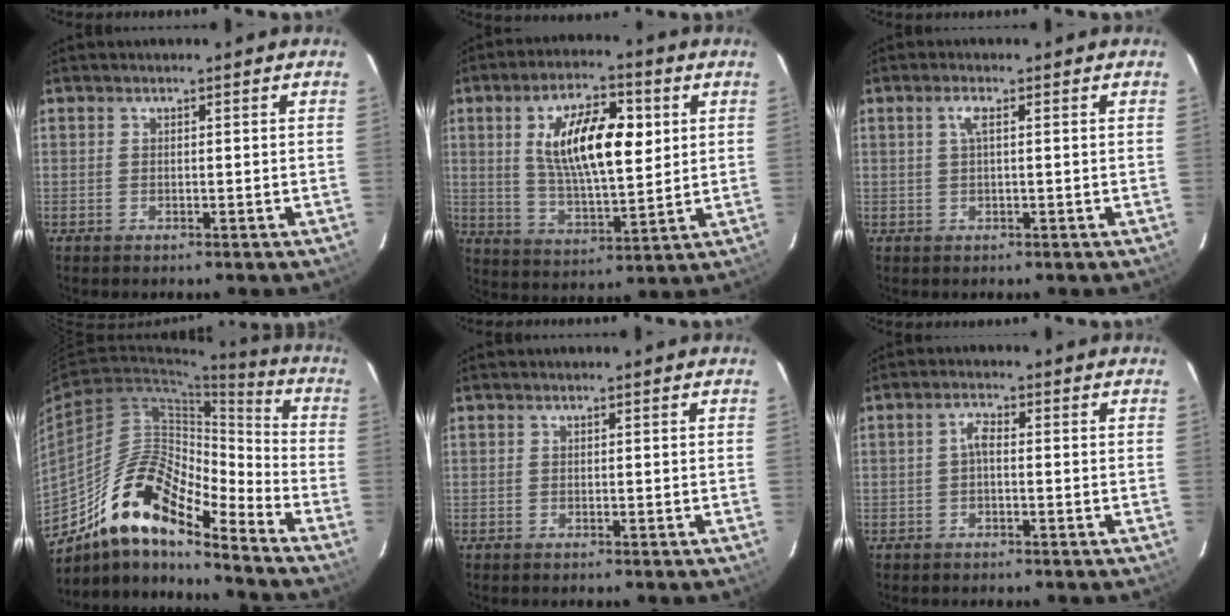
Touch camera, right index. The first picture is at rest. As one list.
[{"total": 14.6, "force": [3.8, 5.6, 13.0], "torque": [-0.228, 0.012, 0.071]}, {"total": 1.6, "force": [0.4, 0.0, 1.6], "torque": [-0.031, 0.003, 0.007]}, {"total": 16.9, "force": [-12.6, 4.7, 10.2], "torque": [-0.172, 0.010, -0.240]}, {"total": 0.0}, {"total": 1.6, "force": [-0.3, 0.6, 1.4], "torque": [-0.031, 0.008, -0.007]}]